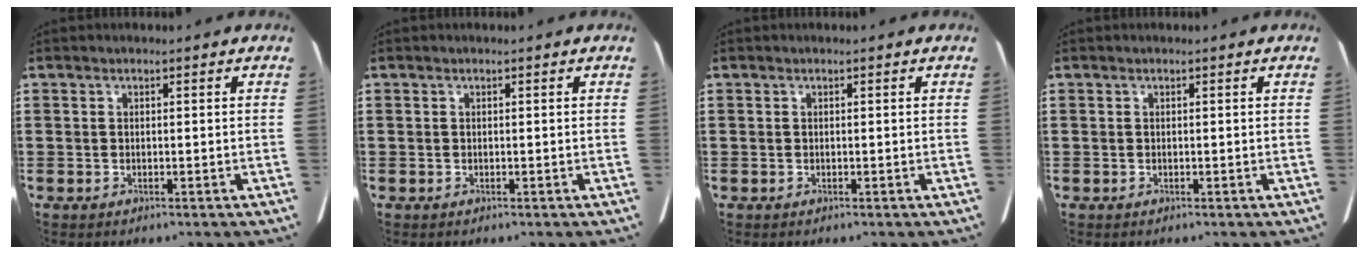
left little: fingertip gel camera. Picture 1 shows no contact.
{"total": 0.0}
{"total": 0.0}
{"total": 0.0}